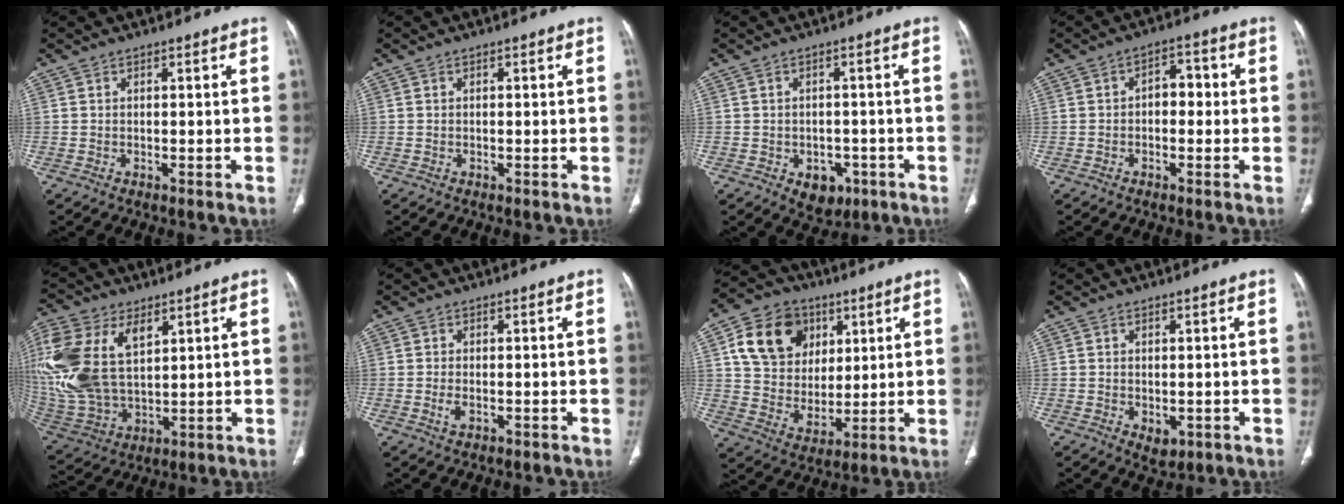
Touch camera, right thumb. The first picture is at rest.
{"total": 0.0}
{"total": 5.7, "force": [-2.4, 4.2, 3.0], "torque": [-0.016, 0.012, -0.022]}
{"total": 4.5, "force": [-0.2, 2.9, 3.4], "torque": [-0.028, 0.019, -0.013]}
{"total": 22.6, "force": [7.3, 13.5, 16.6], "torque": [-0.391, -0.011, 0.148]}
{"total": 2.0, "force": [-0.5, 1.0, 1.6], "torque": [-0.038, -0.001, -0.010]}
{"total": 16.3, "force": [6.0, 12.8, 8.0], "torque": [-0.113, -0.013, 0.112]}
{"total": 2.7, "force": [-0.6, 1.9, 1.9], "torque": [-0.022, -0.005, 0.002]}